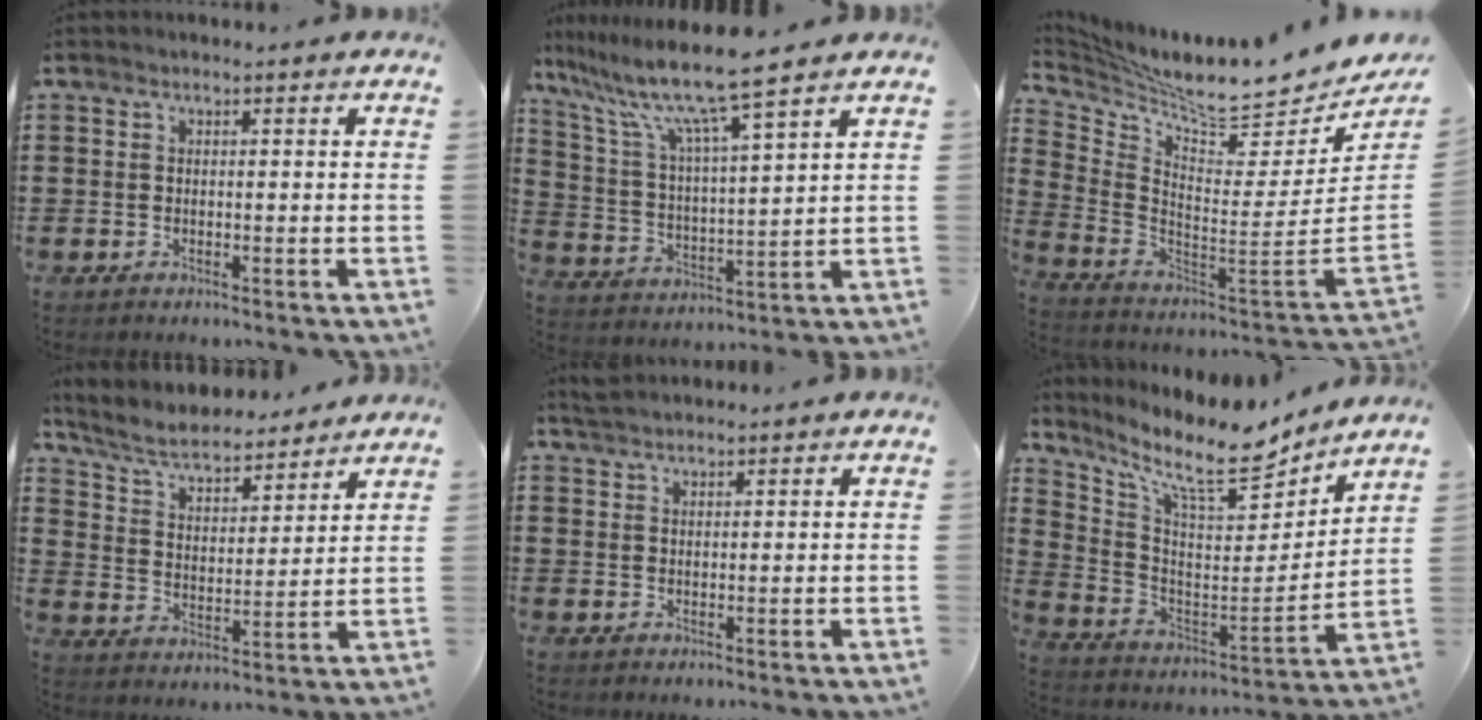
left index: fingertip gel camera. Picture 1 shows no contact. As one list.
[{"total": 9.5, "force": [7.8, -0.6, 5.4], "torque": [-0.136, -0.047, 0.127]}, {"total": 7.8, "force": [7.2, 0.0, 2.9], "torque": [-0.081, -0.078, 0.114]}, {"total": 5.5, "force": [4.9, 1.2, 2.2], "torque": [-0.065, -0.031, 0.080]}, {"total": 2.0, "force": [1.9, 0.3, 0.4], "torque": [-0.011, 0.003, 0.038]}, {"total": 10.6, "force": [8.9, 2.3, 5.3], "torque": [-0.129, -0.064, 0.146]}]